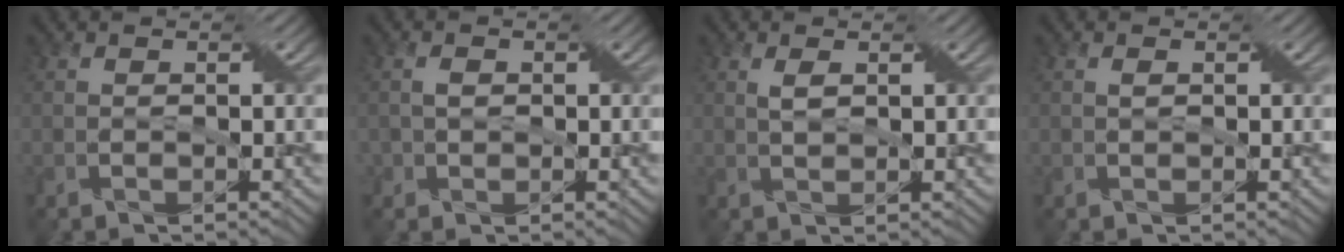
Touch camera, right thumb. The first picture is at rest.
{"total": 1.4, "force": [0.0, 1.2, 0.7], "torque": [-0.019, 0.002, 0.000]}
{"total": 1.7, "force": [0.7, 0.7, 1.5], "torque": [-0.037, 0.003, 0.015]}
{"total": 0.8, "force": [0.2, 0.5, 0.6], "torque": [-0.012, 0.004, 0.004]}